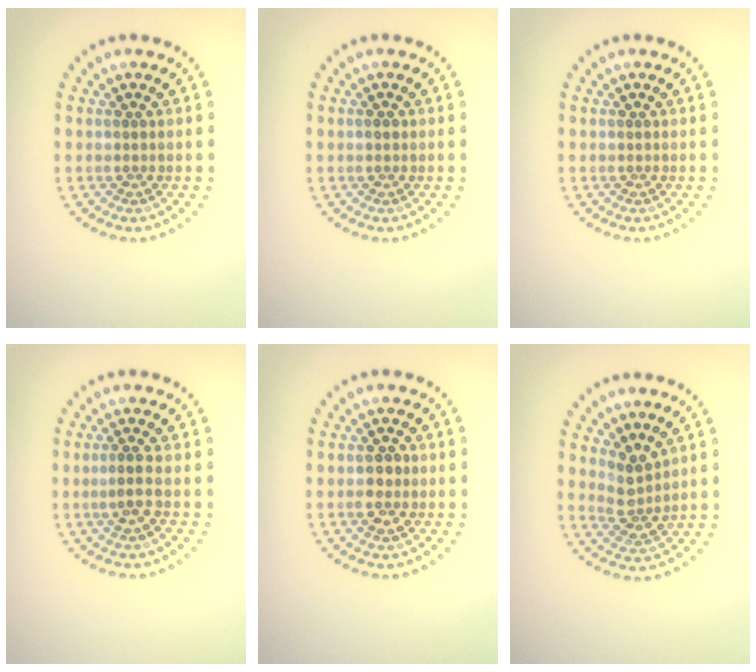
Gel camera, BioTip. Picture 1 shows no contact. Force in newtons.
{"total": 0.9, "press": 0.9, "slide": 0.1}
{"total": 0.0}
{"total": 1.9, "press": 1.7, "slide": 0.7}
{"total": 2.1, "press": 2.1, "slide": 0.2}
{"total": 2.7, "press": 2.1, "slide": 1.7}